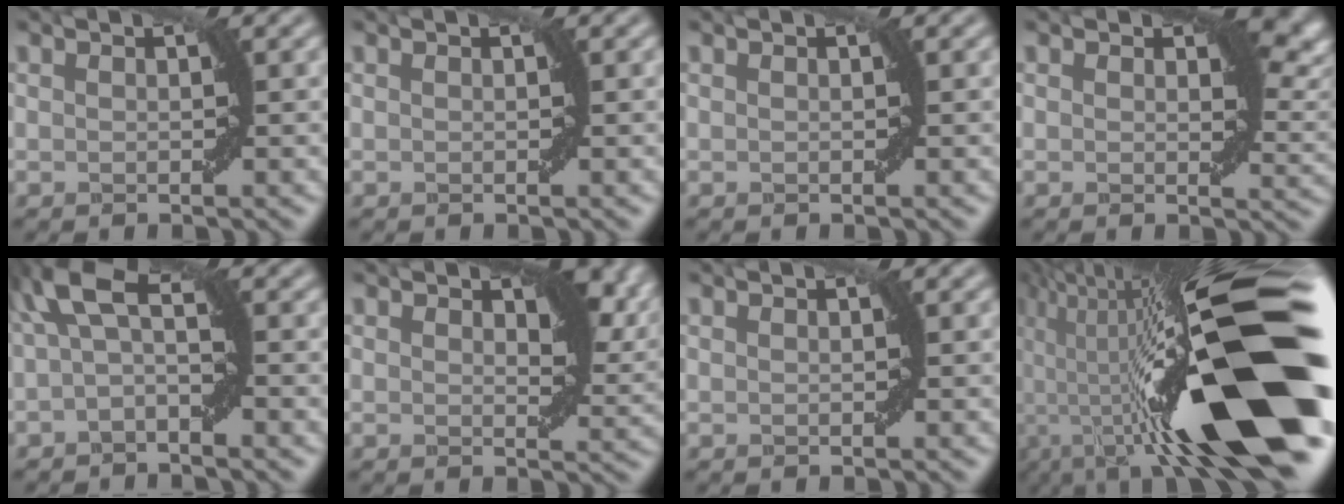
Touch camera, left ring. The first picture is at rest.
{"total": 0.0}
{"total": 0.0}
{"total": 5.1, "force": [3.2, 1.8, 3.6], "torque": [-0.050, 0.010, 0.053]}
{"total": 2.2, "force": [-0.2, 0.7, 2.1], "torque": [-0.051, 0.006, 0.006]}
{"total": 7.1, "force": [4.3, 2.7, 4.9], "torque": [-0.060, 0.019, 0.061]}
{"total": 0.0}
{"total": 18.5, "force": [-7.2, 4.4, 16.4], "torque": [-0.249, 0.006, -0.122]}